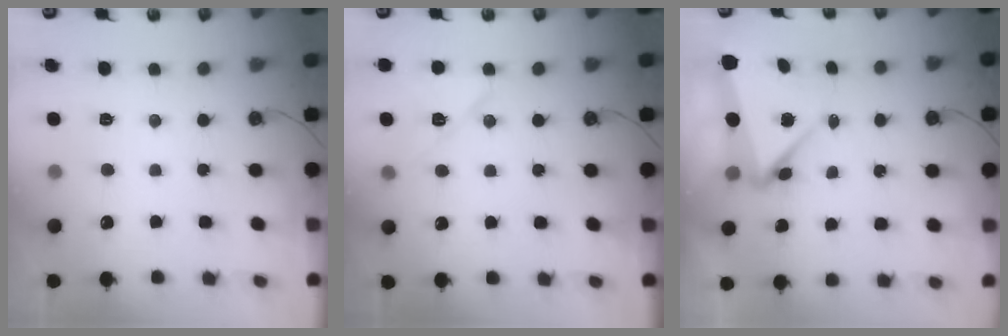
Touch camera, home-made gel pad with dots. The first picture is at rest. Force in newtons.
{"total": 9.1, "press": 8.6, "slide": 3.1}
{"total": 6.9, "press": 4.8, "slide": 4.9}